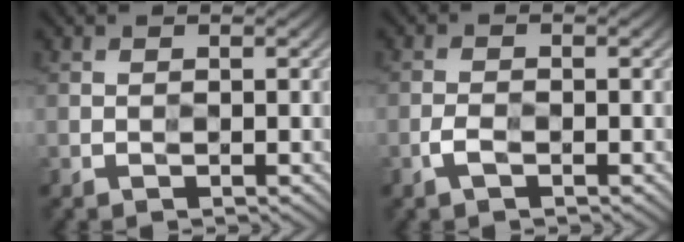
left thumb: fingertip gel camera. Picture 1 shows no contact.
{"total": 1.8, "force": [-1.0, 0.8, 1.3], "torque": [-0.029, 0.001, -0.023]}